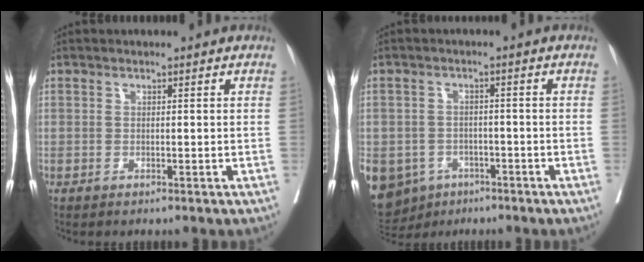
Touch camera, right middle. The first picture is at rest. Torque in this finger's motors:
{"motor_torque": [1.33, -0.81, 1.05, 0.21]}